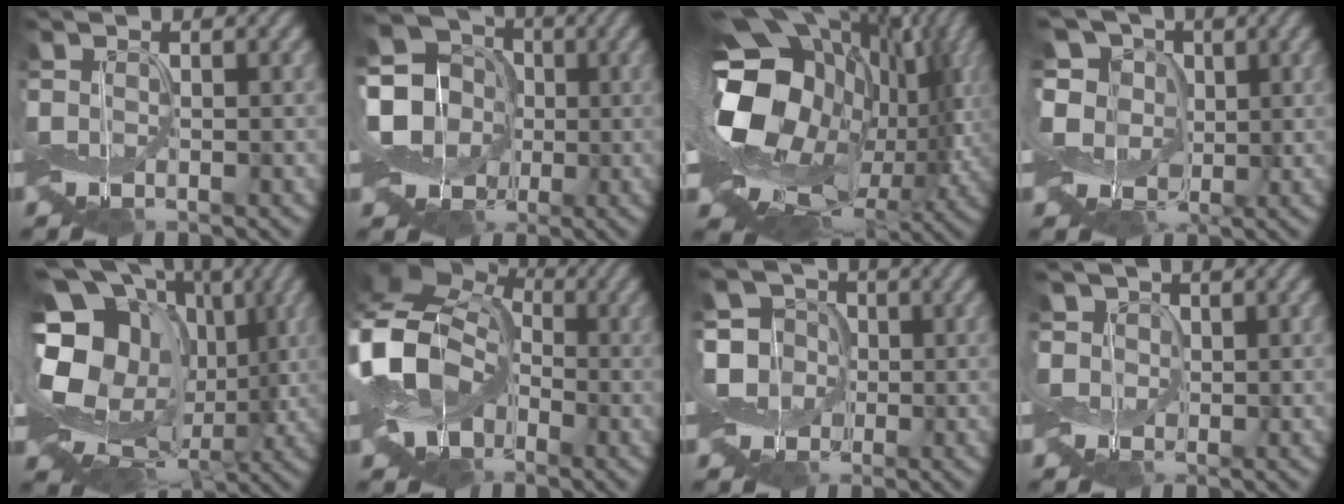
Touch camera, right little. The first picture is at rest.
{"total": 10.4, "force": [-0.7, 9.3, 4.7], "torque": [-0.121, 0.025, -0.054]}
{"total": 17.6, "force": [1.5, 12.4, 12.4], "torque": [-0.221, -0.021, 0.050]}
{"total": 9.2, "force": [2.3, 7.2, 5.3], "torque": [-0.114, 0.028, 0.007]}
{"total": 19.1, "force": [3.1, 14.8, 11.7], "torque": [-0.227, 0.011, 0.056]}
{"total": 14.9, "force": [-2.1, 11.4, 9.4], "torque": [-0.195, -0.002, -0.088]}
{"total": 4.9, "force": [-0.6, 4.4, 2.0], "torque": [-0.049, 0.010, -0.035]}
{"total": 1.7, "force": [0.5, 1.6, 0.1], "torque": [-0.007, 0.002, -0.005]}